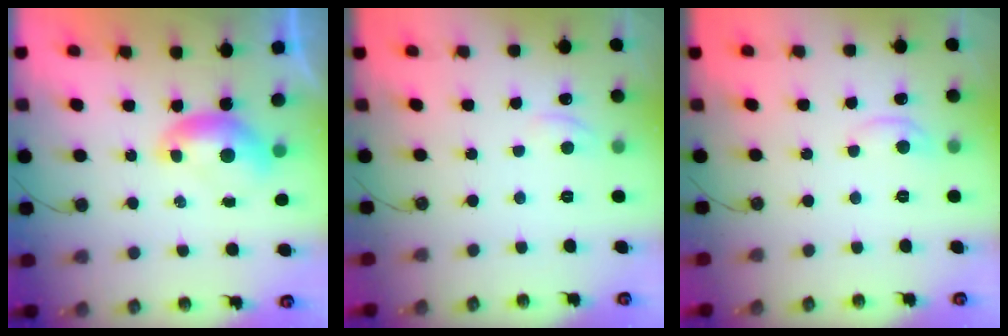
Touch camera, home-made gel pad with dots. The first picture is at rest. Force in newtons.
{"total": 2.0, "press": 2.0, "slide": 0.2}
{"total": 0.6, "press": 0.2, "slide": 0.6}